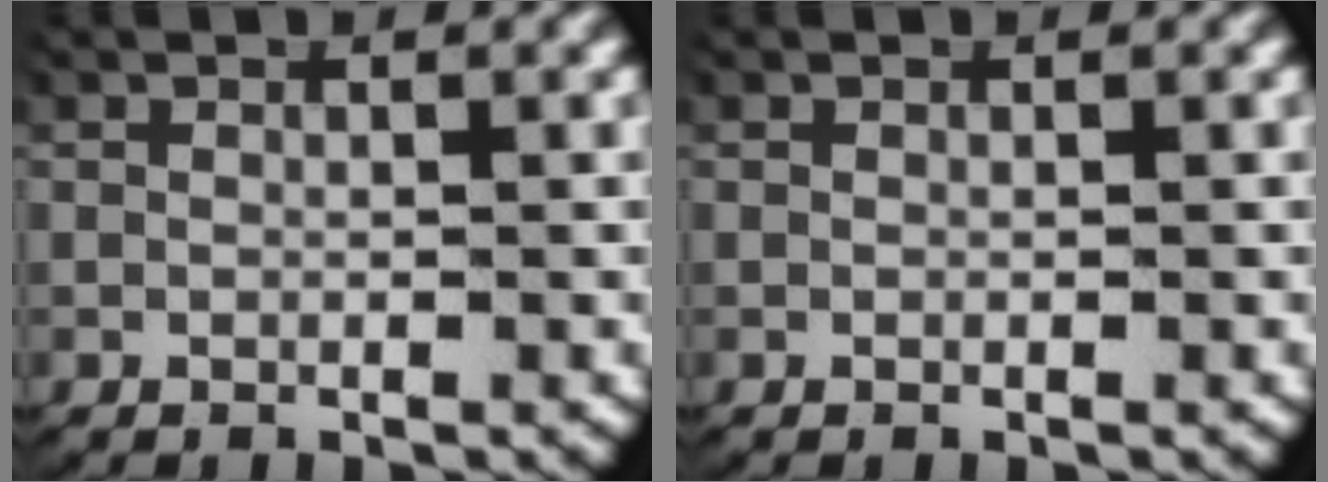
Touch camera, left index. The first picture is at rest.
{"total": 0.0}